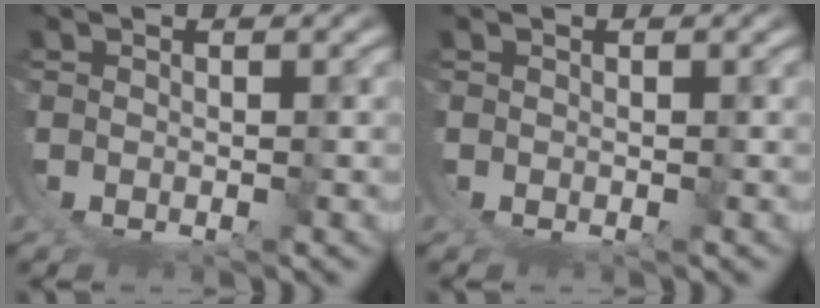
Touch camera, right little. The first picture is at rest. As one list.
[{"total": 0.0}]